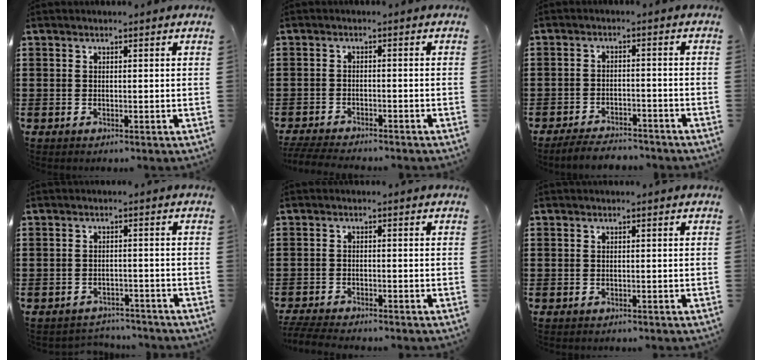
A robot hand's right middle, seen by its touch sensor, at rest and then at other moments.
{"total": 3.1, "force": [-3.0, 0.2, 0.6], "torque": [-0.019, -0.004, -0.065]}
{"total": 3.6, "force": [-3.5, 0.5, 0.3], "torque": [-0.008, 0.004, -0.074]}
{"total": 2.5, "force": [-2.5, 0.4, -0.2], "torque": [-0.005, -0.001, -0.054]}
{"total": 3.1, "force": [-3.1, 0.1, 0.6], "torque": [-0.026, -0.007, -0.068]}
{"total": 0.5, "force": [-0.4, 0.3, -0.1], "torque": [0.001, 0.003, -0.011]}